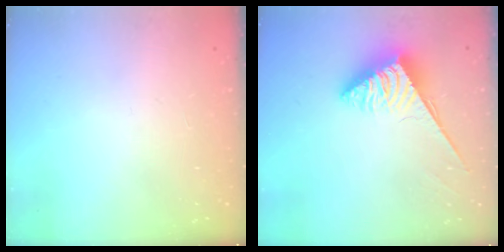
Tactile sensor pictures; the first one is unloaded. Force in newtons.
{"total": 3.8, "press": 3.8, "slide": 0.3}